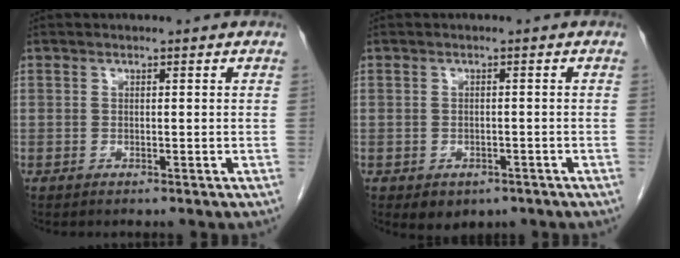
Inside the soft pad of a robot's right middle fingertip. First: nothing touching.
{"total": 3.8, "force": [-2.2, 2.6, 1.5], "torque": [-0.014, 0.001, -0.021]}